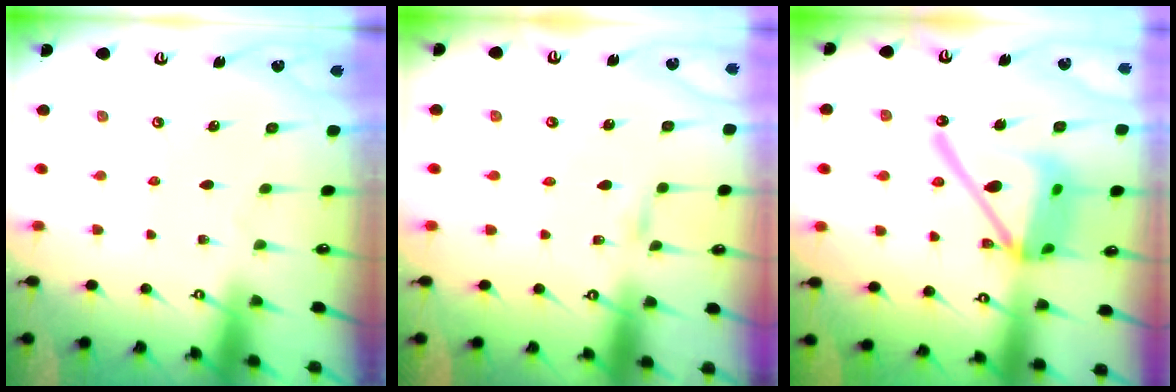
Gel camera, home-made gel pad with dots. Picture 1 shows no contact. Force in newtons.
{"total": 2.7, "press": 2.7, "slide": 0.2}
{"total": 20.3, "press": 20.2, "slide": 2.1}